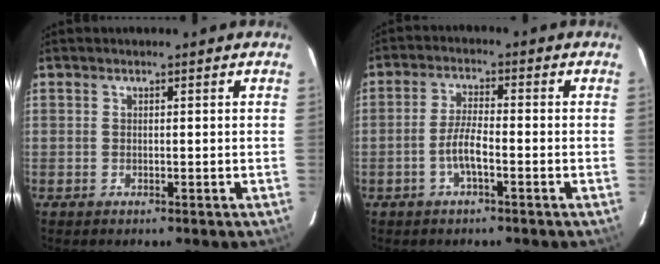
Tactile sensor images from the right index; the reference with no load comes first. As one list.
[{"total": 4.5, "force": [-2.0, 0.9, 4.0], "torque": [-0.084, 0.003, -0.040]}]